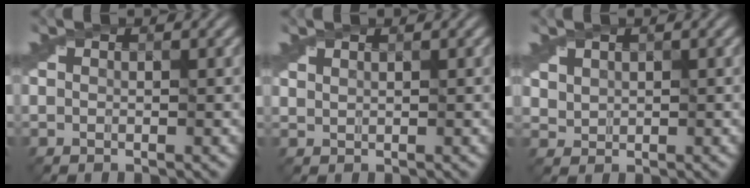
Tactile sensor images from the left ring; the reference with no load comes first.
{"total": 1.1, "force": [1.0, 0.3, 0.2], "torque": [-0.002, 0.005, 0.018]}
{"total": 1.0, "force": [0.8, 0.5, 0.1], "torque": [-0.006, 0.011, 0.033]}